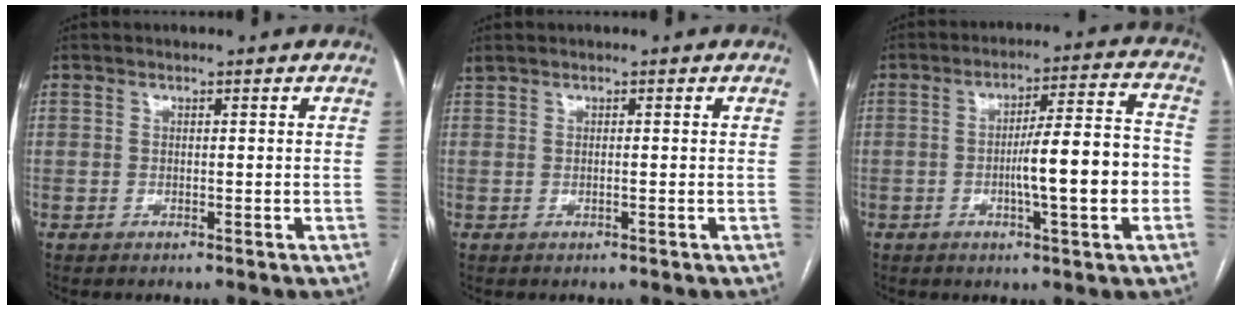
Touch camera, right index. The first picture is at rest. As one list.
[{"total": 0.8, "force": [0.4, 0.0, 0.8], "torque": [-0.026, 0.015, 0.013]}, {"total": 11.4, "force": [-2.4, 1.0, 11.1], "torque": [-0.171, 0.013, -0.037]}]